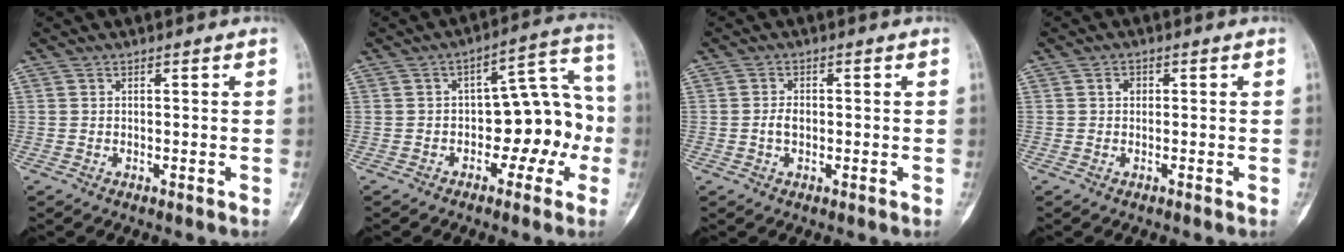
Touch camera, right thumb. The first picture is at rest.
{"total": 12.1, "force": [-3.0, 7.3, 9.2], "torque": [-0.079, 0.060, -0.044]}
{"total": 2.4, "force": [-0.3, 1.6, 1.9], "torque": [-0.035, 0.006, -0.009]}
{"total": 1.4, "force": [0.1, 1.1, 0.9], "torque": [-0.003, 0.006, -0.003]}